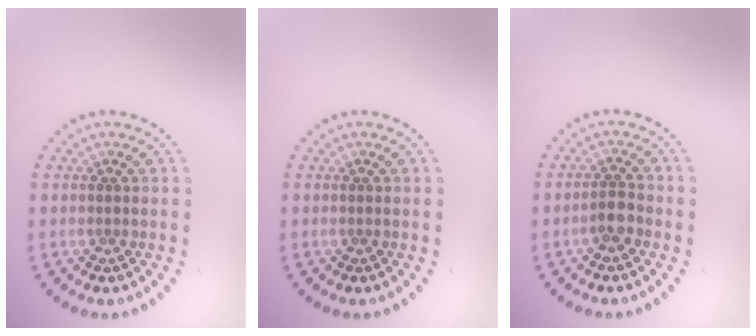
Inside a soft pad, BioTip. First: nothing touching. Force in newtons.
{"total": 0.0}
{"total": 1.9, "press": 1.6, "slide": 0.9}